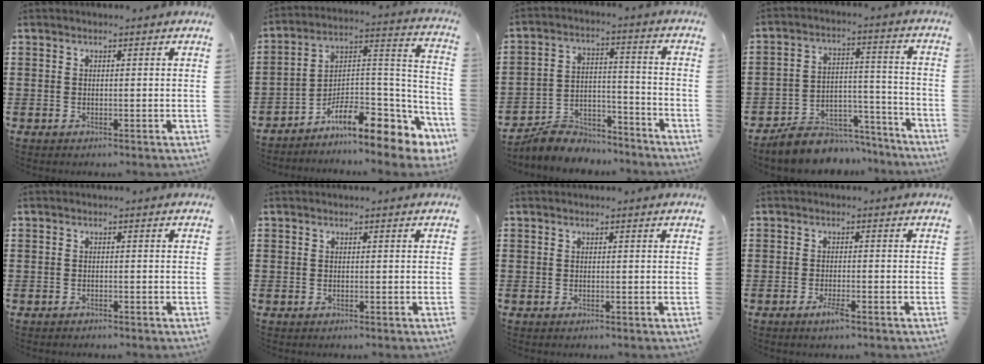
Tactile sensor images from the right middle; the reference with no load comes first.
{"total": 9.0, "force": [-6.5, 2.6, 5.6], "torque": [-0.095, -0.004, -0.126]}
{"total": 6.4, "force": [-6.2, 1.6, 0.6], "torque": [-0.014, 0.018, -0.124]}
{"total": 7.7, "force": [-7.0, 2.9, 1.4], "torque": [-0.022, 0.034, -0.132]}
{"total": 0.6, "force": [-0.6, 0.1, 0.0], "torque": [-0.001, 0.000, -0.013]}
{"total": 0.0}
{"total": 0.0}
{"total": 2.4, "force": [-1.4, 0.4, 2.0], "torque": [-0.039, -0.003, -0.026]}